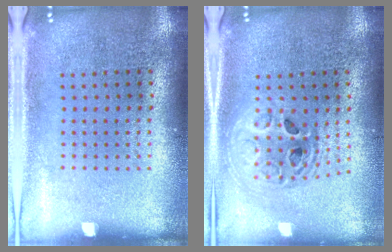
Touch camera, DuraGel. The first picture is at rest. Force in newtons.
{"total": 2.0, "press": 1.6, "slide": 1.2}